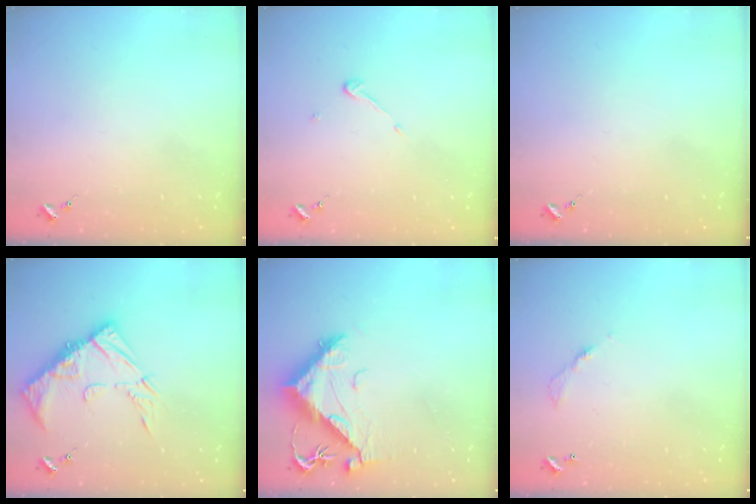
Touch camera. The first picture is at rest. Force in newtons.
{"total": 3.9, "press": 3.9, "slide": 0.3}
{"total": 0.0}
{"total": 15.2, "press": 15.2, "slide": 1.5}
{"total": 12.3, "press": 12.2, "slide": 1.5}
{"total": 3.6, "press": 3.6, "slide": 0.2}